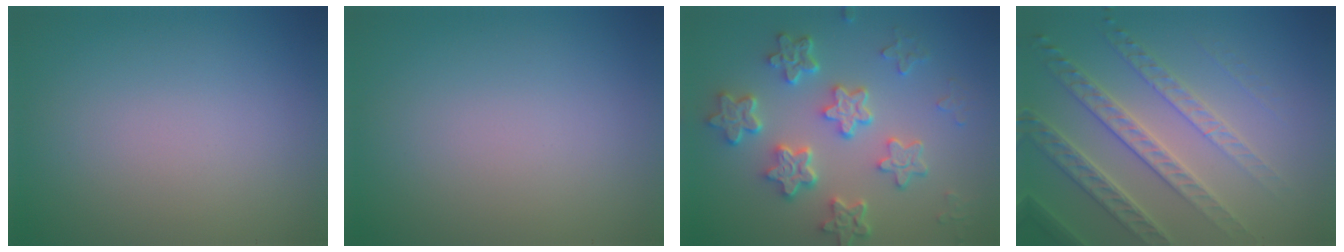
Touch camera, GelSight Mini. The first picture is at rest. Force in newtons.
{"total": 0.0}
{"total": 6.5, "press": 5.0, "slide": 4.2}
{"total": 6.0, "press": 4.6, "slide": 3.8}